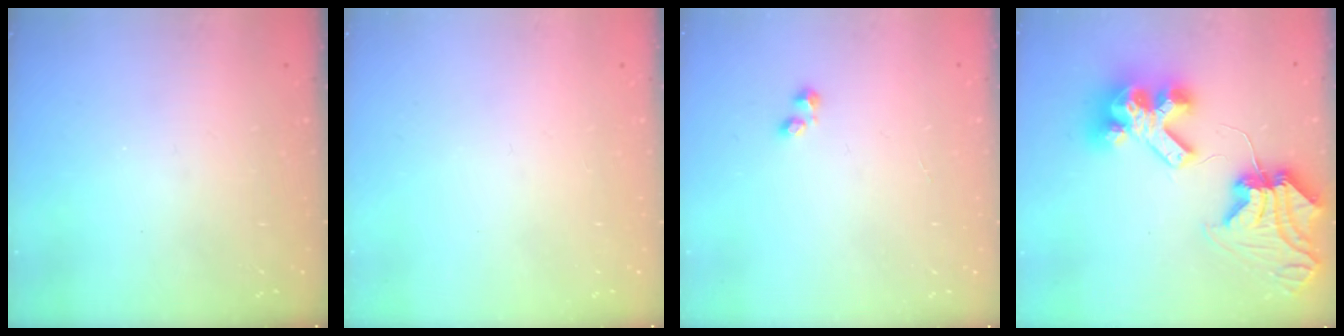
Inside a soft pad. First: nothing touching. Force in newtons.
{"total": 0.0}
{"total": 1.2, "press": 1.1, "slide": 0.5}
{"total": 15.3, "press": 15.2, "slide": 1.9}